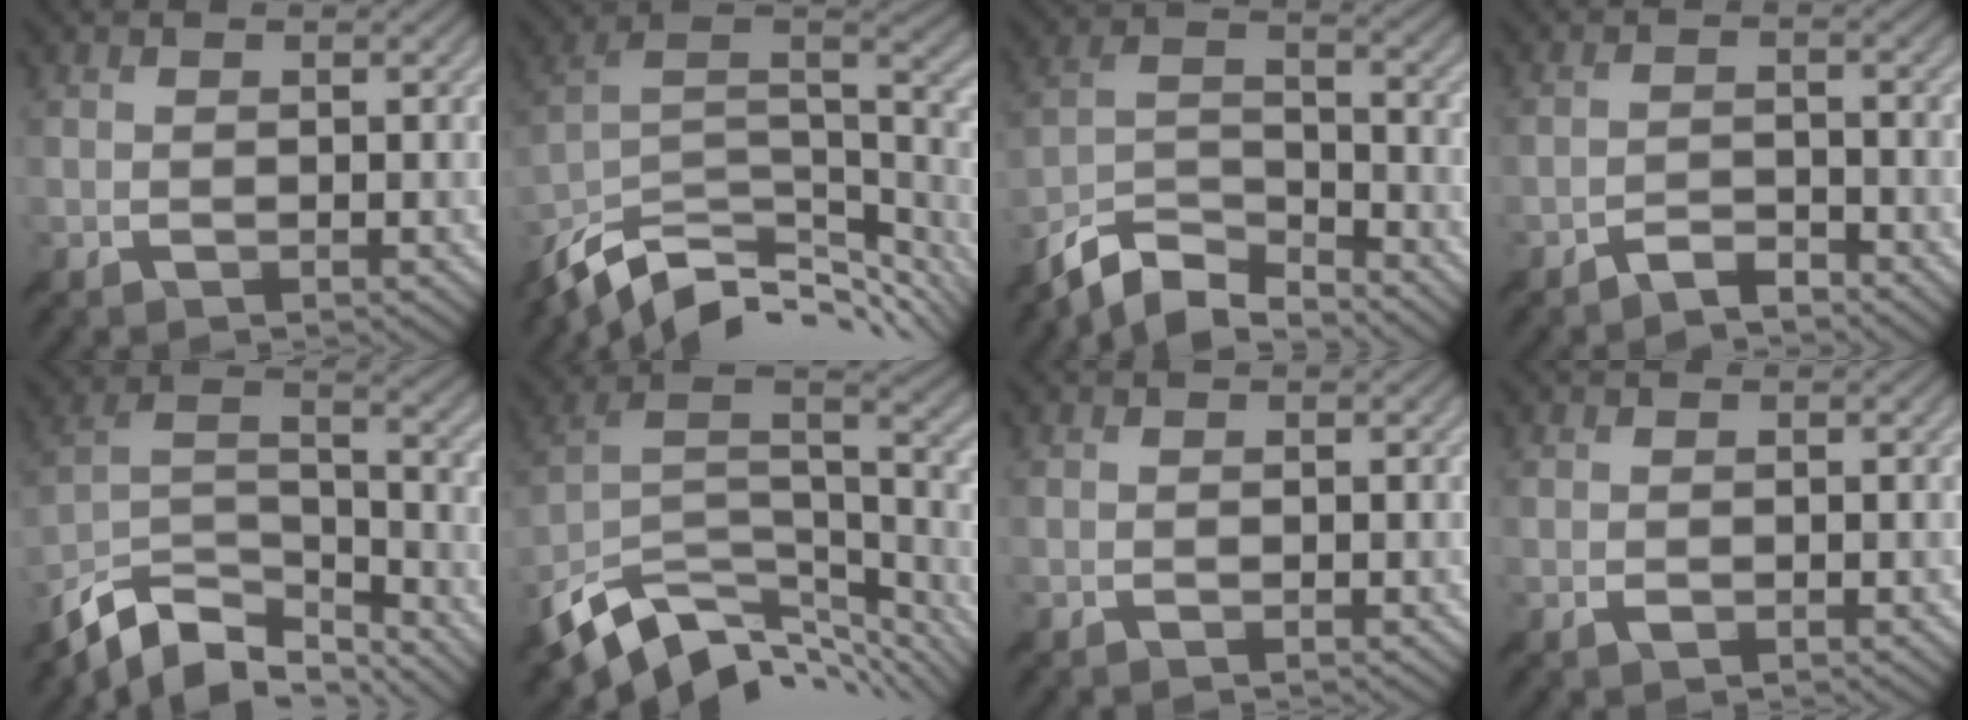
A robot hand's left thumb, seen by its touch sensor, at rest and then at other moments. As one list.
[{"total": 13.5, "force": [-8.6, 6.0, 8.4], "torque": [-0.207, -0.010, -0.145]}, {"total": 9.0, "force": [-7.9, 2.2, 3.6], "torque": [-0.074, 0.001, -0.162]}, {"total": 2.5, "force": [-2.2, 0.5, 1.0], "torque": [-0.017, 0.005, -0.046]}, {"total": 12.2, "force": [-9.4, 4.9, 6.0], "torque": [-0.136, 0.003, -0.178]}, {"total": 13.8, "force": [-8.8, 7.1, 8.1], "torque": [-0.200, -0.013, -0.149]}, {"total": 0.0}, {"total": 0.6, "force": [-0.2, 0.5, 0.4], "torque": [-0.008, -0.002, -0.004]}]